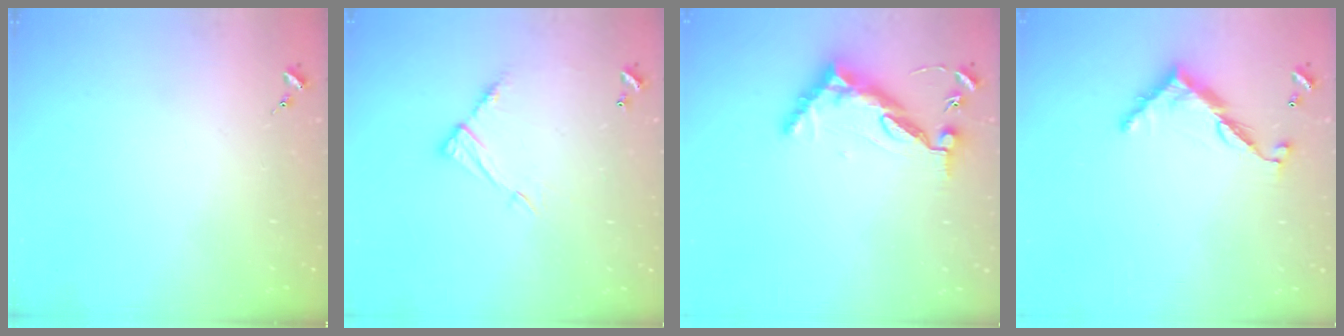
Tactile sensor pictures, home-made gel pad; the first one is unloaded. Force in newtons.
{"total": 10.0, "press": 10.0, "slide": 0.5}
{"total": 10.3, "press": 10.2, "slide": 1.0}
{"total": 9.7, "press": 9.7, "slide": 0.4}